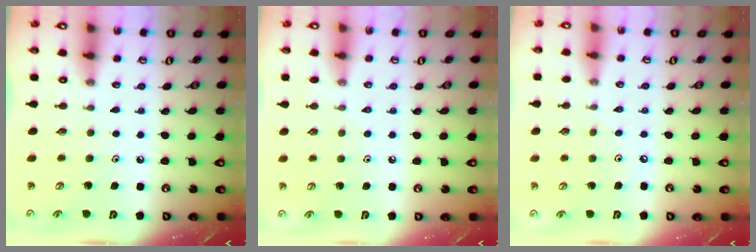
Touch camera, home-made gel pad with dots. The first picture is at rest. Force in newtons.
{"total": 3.9, "press": 3.8, "slide": 0.9}
{"total": 2.8, "press": 2.8, "slide": 0.5}